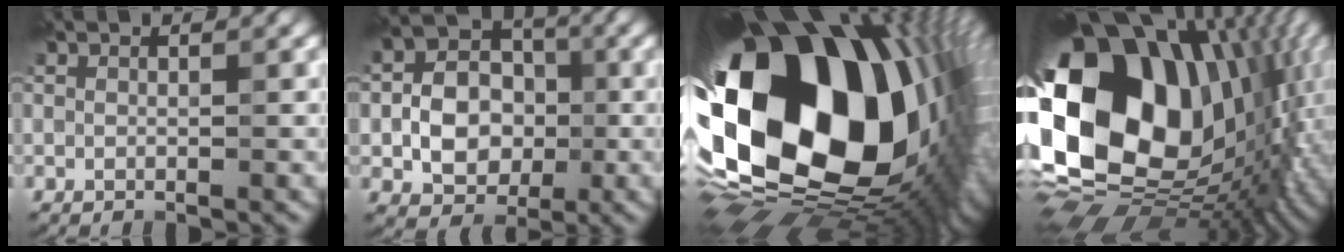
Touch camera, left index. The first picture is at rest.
{"total": 5.9, "force": [-0.8, 4.7, 3.4], "torque": [-0.050, 0.001, -0.016]}
{"total": 23.2, "force": [3.2, 14.5, 17.7], "torque": [-0.344, -0.081, 0.085]}
{"total": 22.7, "force": [1.7, 16.1, 15.9], "torque": [-0.325, -0.043, 0.060]}